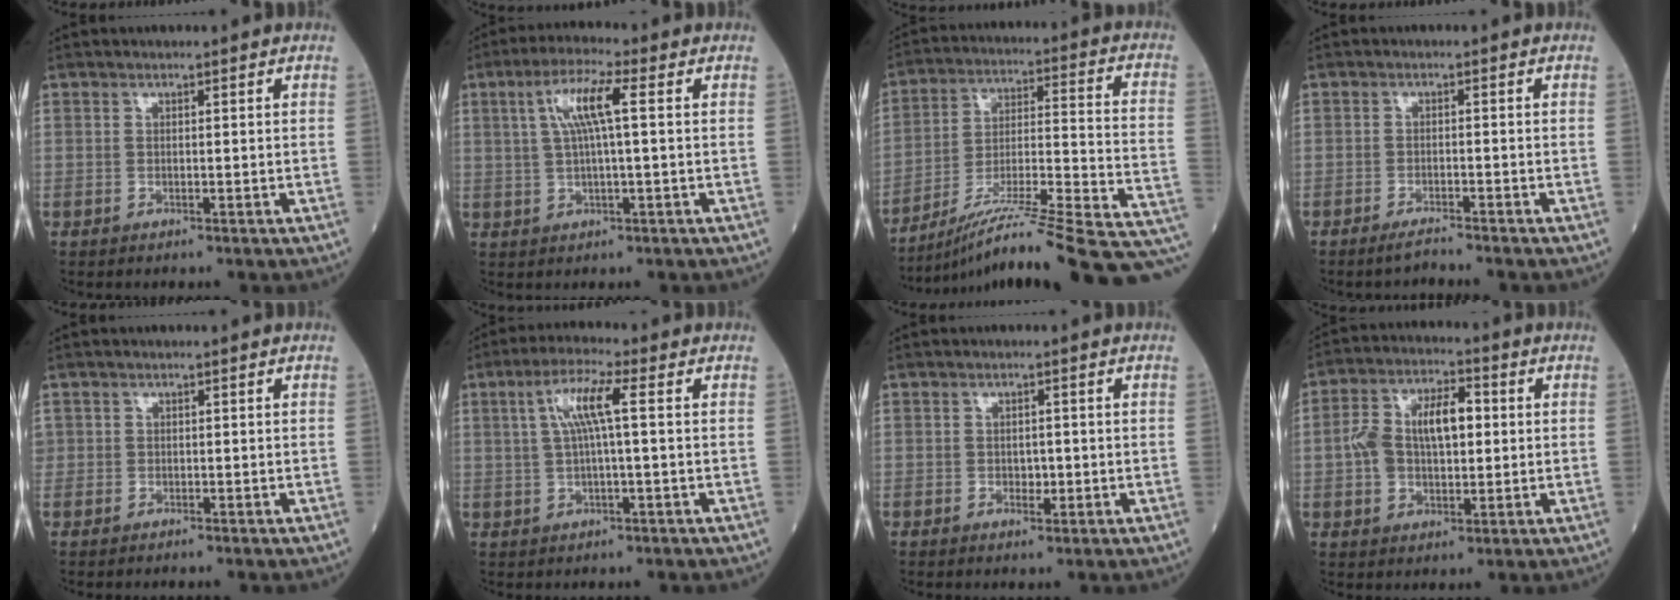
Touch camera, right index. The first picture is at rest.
{"total": 7.0, "force": [1.7, 0.6, 6.8], "torque": [-0.135, 0.015, 0.032]}
{"total": 25.2, "force": [-19.8, 0.6, 15.5], "torque": [-0.162, 0.003, -0.303]}
{"total": 2.0, "force": [-1.9, -0.3, 0.5], "torque": [-0.014, -0.005, -0.035]}
{"total": 0.7, "force": [-0.4, 0.6, -0.1], "torque": [-0.002, 0.005, -0.011]}
{"total": 6.5, "force": [1.3, 0.4, 6.3], "torque": [-0.126, 0.017, 0.026]}
{"total": 1.7, "force": [-0.4, 1.0, 1.3], "torque": [-0.017, 0.001, -0.004]}
{"total": 10.3, "force": [0.7, 5.2, 8.8], "torque": [-0.172, 0.028, 0.015]}